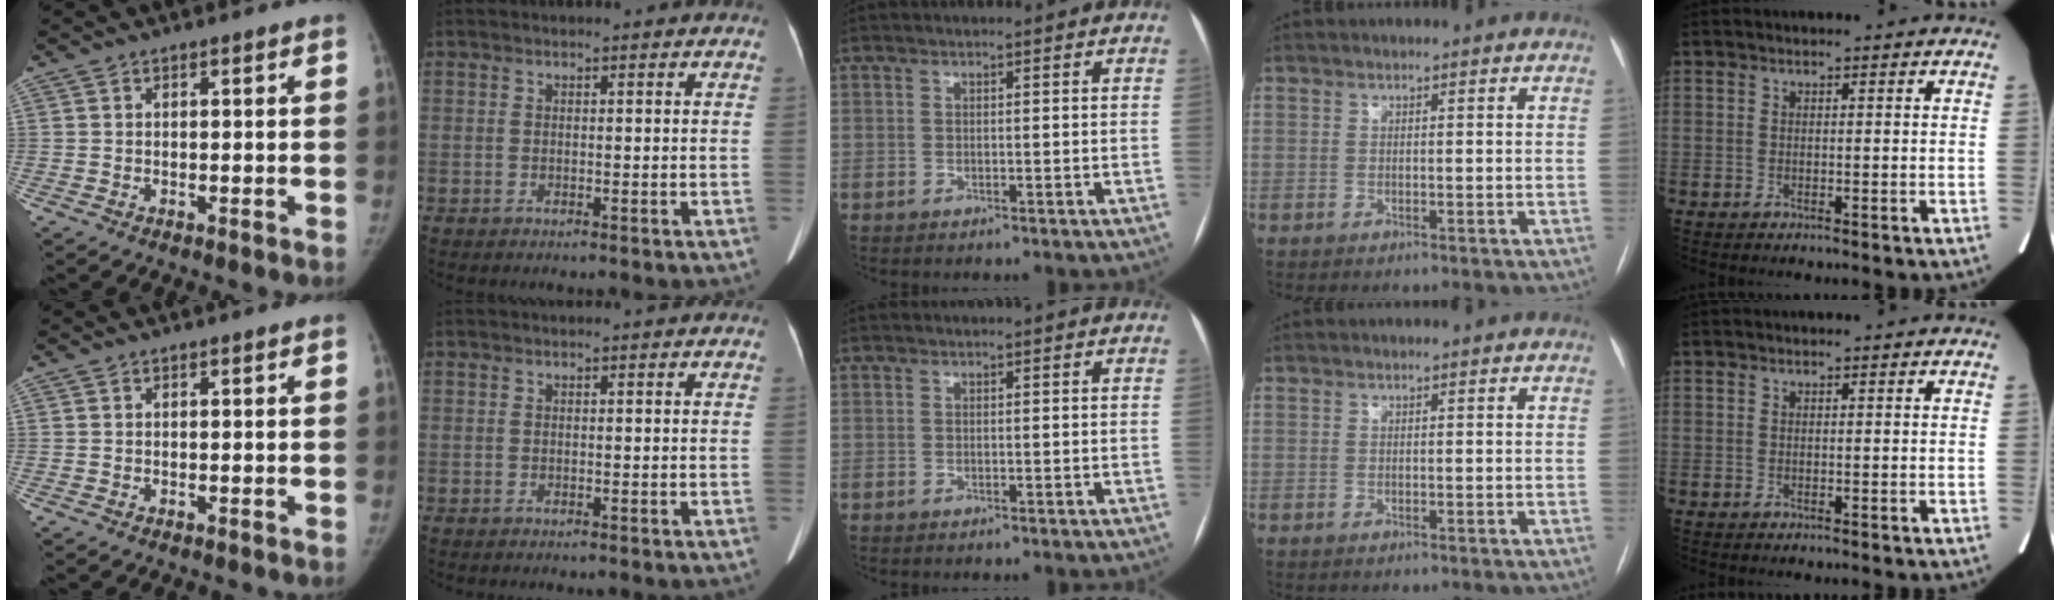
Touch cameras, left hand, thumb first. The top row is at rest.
{}